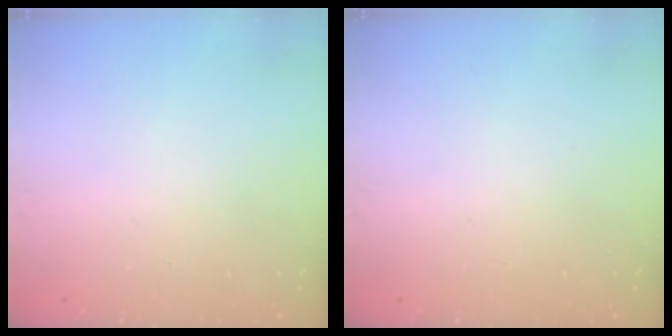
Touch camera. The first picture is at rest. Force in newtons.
{"total": 0.0}